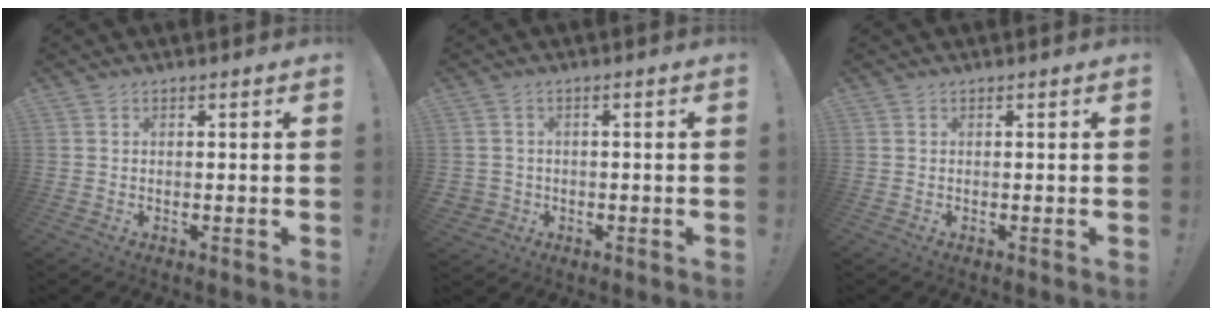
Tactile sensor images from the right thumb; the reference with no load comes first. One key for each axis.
{"total": 2.6, "fx": -0.3, "fy": 2.5, "fz": 0.7, "tx": -0.011, "ty": 0.003, "tz": -0.004}
{"total": 0.0}